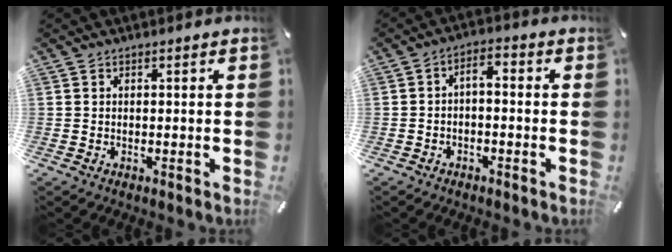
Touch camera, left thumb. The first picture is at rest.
{"total": 3.4, "force": [-2.2, 1.5, 2.2], "torque": [-0.036, 0.019, -0.043]}